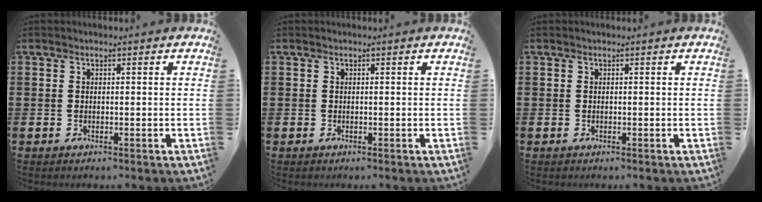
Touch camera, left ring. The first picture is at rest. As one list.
[{"total": 0.0}, {"total": 0.0}]